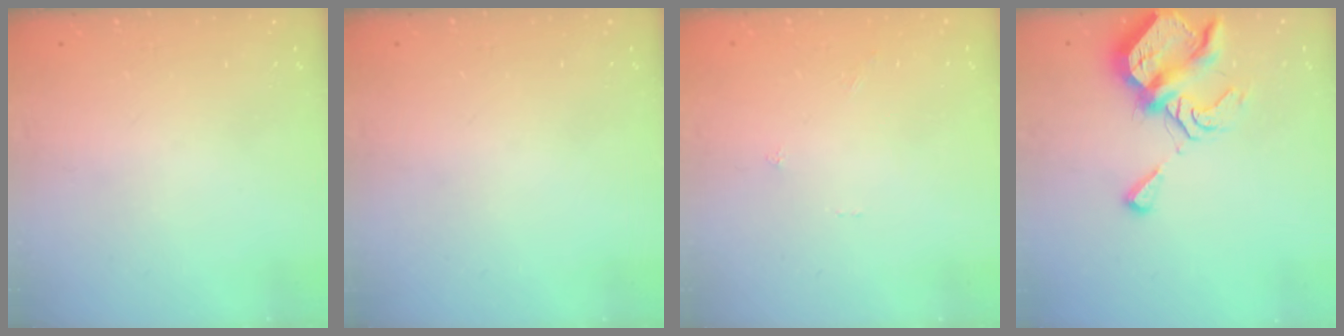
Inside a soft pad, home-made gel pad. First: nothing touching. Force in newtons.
{"total": 0.0}
{"total": 0.0}
{"total": 9.0, "press": 8.9, "slide": 1.1}